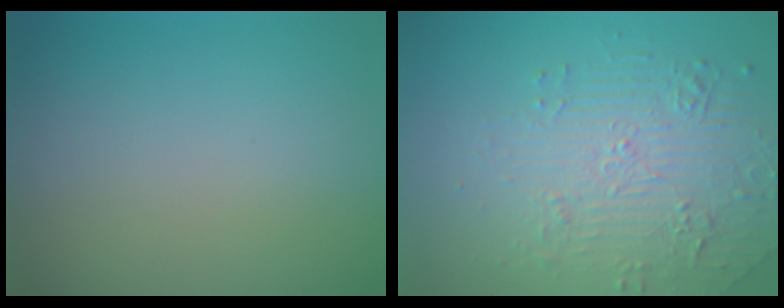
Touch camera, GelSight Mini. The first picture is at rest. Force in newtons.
{"total": 4.8, "press": 3.7, "slide": 3.1}